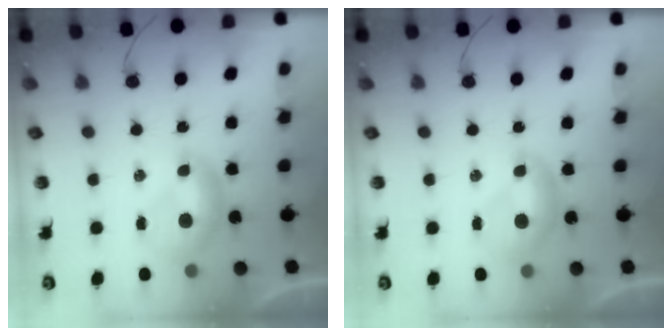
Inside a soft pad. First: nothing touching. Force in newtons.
{"total": 0.0}